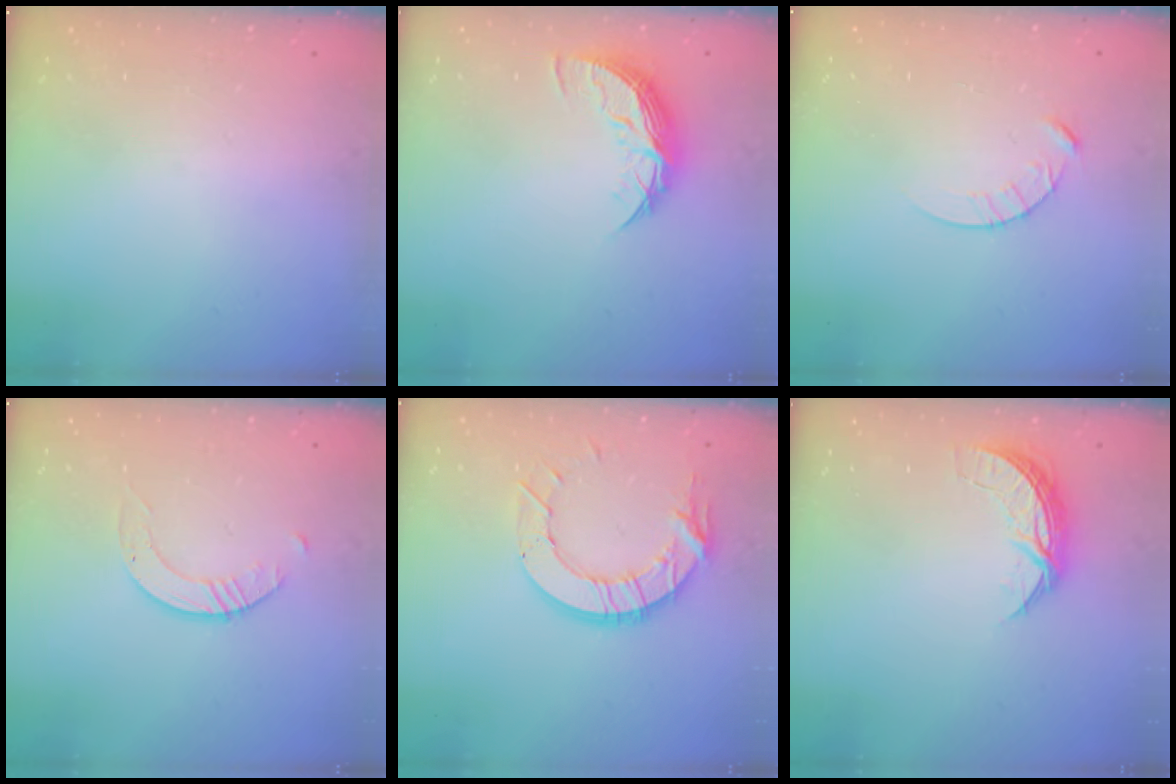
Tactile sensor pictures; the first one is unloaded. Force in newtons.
{"total": 8.7, "press": 8.7, "slide": 0.4}
{"total": 4.7, "press": 4.7, "slide": 0.5}
{"total": 1.7, "press": 1.7, "slide": 0.2}
{"total": 12.2, "press": 12.2, "slide": 0.7}
{"total": 7.1, "press": 7.0, "slide": 0.7}